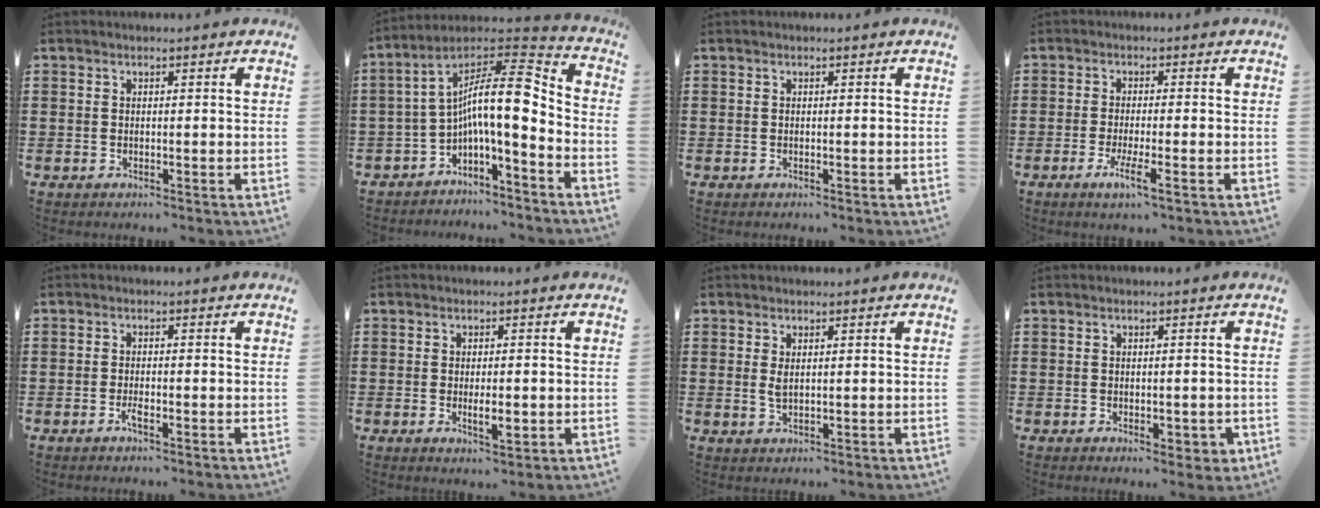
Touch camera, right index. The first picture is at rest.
{"total": 12.3, "force": [-1.0, 3.0, 11.9], "torque": [-0.222, -0.009, -0.025]}
{"total": 0.0}
{"total": 4.1, "force": [-2.0, 0.3, 3.5], "torque": [-0.073, -0.014, -0.036]}
{"total": 1.8, "force": [-0.9, 0.2, 1.5], "torque": [-0.035, -0.005, -0.018]}
{"total": 3.7, "force": [-0.7, 1.3, 3.4], "torque": [-0.051, -0.001, -0.014]}
{"total": 1.8, "force": [0.5, 0.6, 1.6], "torque": [-0.034, 0.001, 0.008]}
{"total": 2.2, "force": [-0.5, 1.4, 1.6], "torque": [-0.029, 0.003, -0.010]}